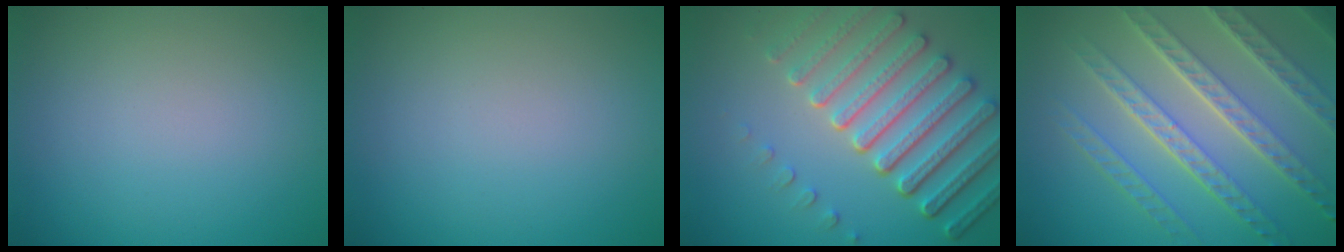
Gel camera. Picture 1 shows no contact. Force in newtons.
{"total": 0.0}
{"total": 7.5, "press": 5.6, "slide": 5.0}
{"total": 8.3, "press": 5.8, "slide": 5.9}